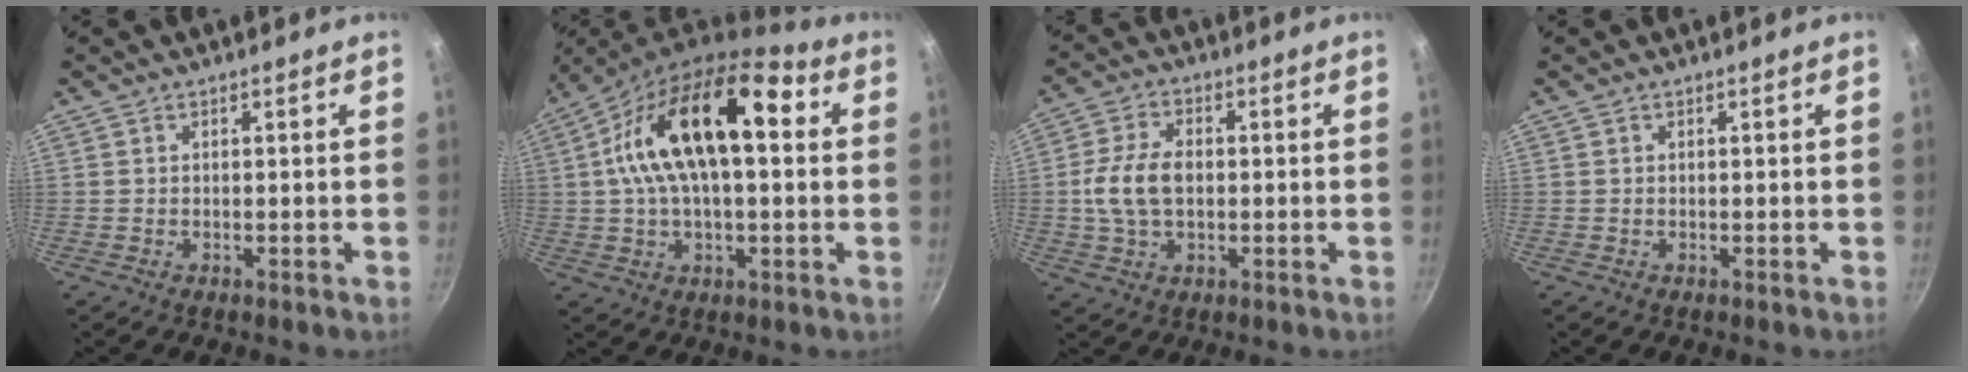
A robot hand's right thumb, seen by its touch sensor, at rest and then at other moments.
{"total": 17.5, "force": [3.6, 8.6, 14.9], "torque": [-0.227, 0.028, 0.046]}
{"total": 8.8, "force": [-0.2, 5.6, 6.7], "torque": [-0.128, 0.015, -0.007]}
{"total": 0.0}